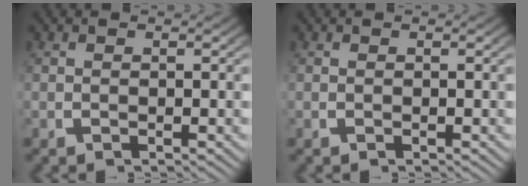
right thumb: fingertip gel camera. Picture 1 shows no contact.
{"total": 0.0}